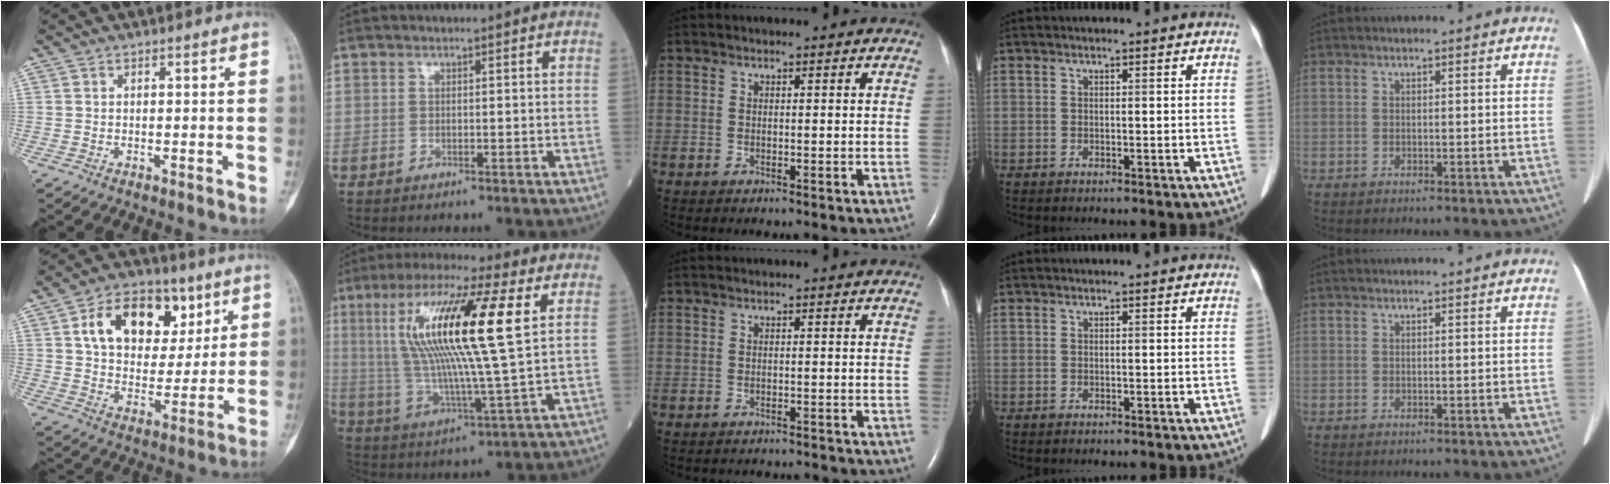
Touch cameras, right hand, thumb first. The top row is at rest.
{"thumb": {"total": 17.3, "force": [6.9, 11.5, 11.0], "torque": [-0.135, -0.010, 0.116]}, "index": {"total": 20.0, "force": [5.7, 1.3, 19.1], "torque": [-0.378, 0.013, 0.088]}, "middle": {"total": 4.6, "force": [-4.6, 0.6, 0.6], "torque": [-0.004, -0.009, -0.055]}}